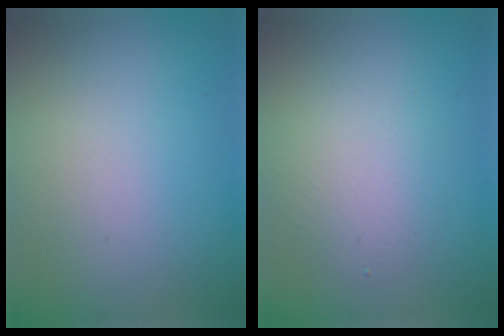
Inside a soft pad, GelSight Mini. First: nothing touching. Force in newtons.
{"total": 3.0, "press": 3.0, "slide": 0.2}